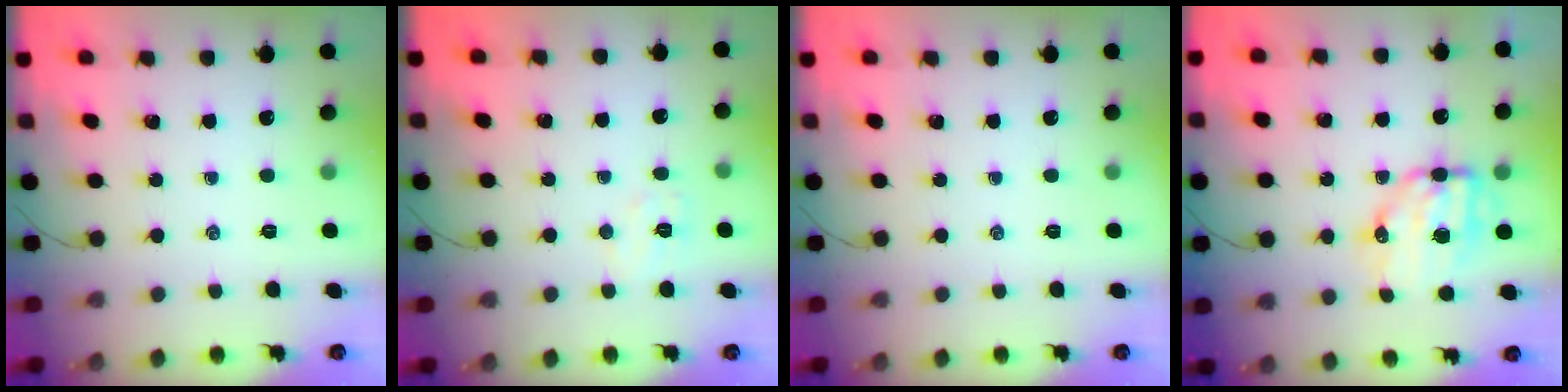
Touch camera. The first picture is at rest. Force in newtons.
{"total": 5.9, "press": 5.8, "slide": 1.0}
{"total": 0.0}
{"total": 9.3, "press": 9.1, "slide": 2.0}